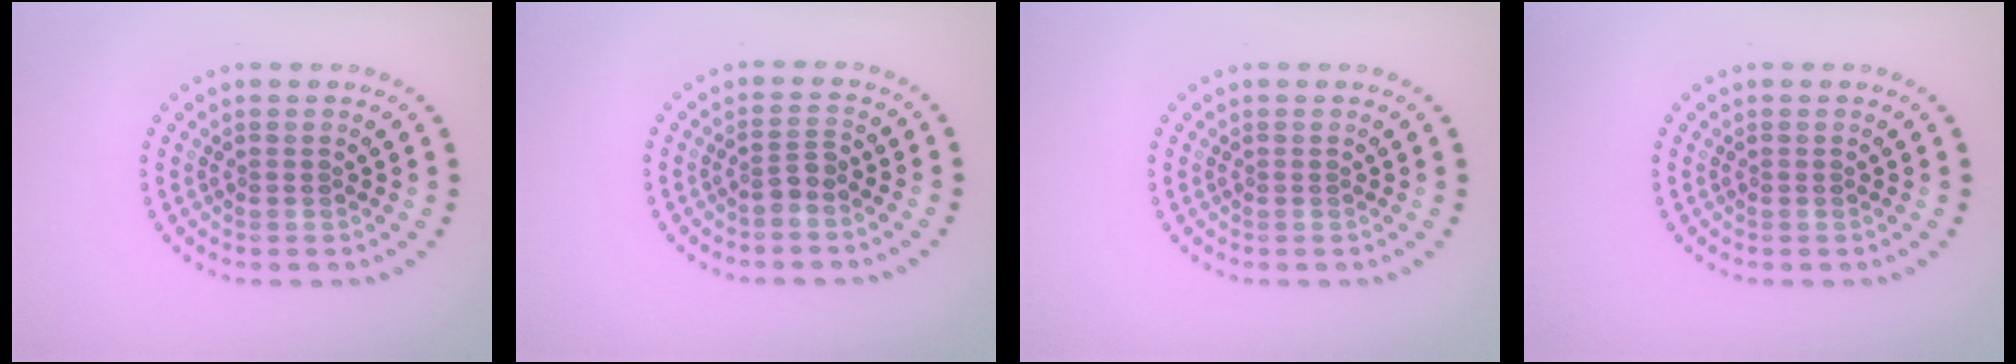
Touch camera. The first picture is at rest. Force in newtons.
{"total": 1.3, "press": 1.0, "slide": 0.9}
{"total": 0.0}
{"total": 0.0}